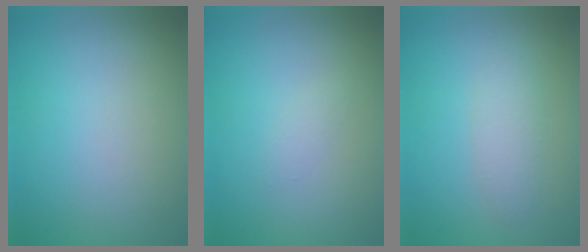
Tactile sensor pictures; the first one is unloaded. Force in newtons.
{"total": 0.7, "press": 0.7, "slide": 0.0}
{"total": 1.9, "press": 1.9, "slide": 0.1}